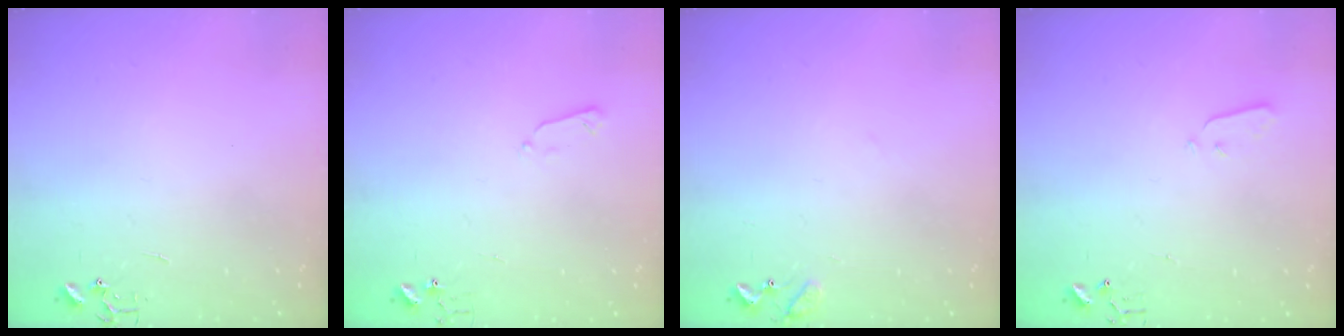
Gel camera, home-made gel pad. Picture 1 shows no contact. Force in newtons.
{"total": 3.3, "press": 3.2, "slide": 0.6}
{"total": 8.4, "press": 8.4, "slide": 0.5}
{"total": 3.0, "press": 3.0, "slide": 0.3}